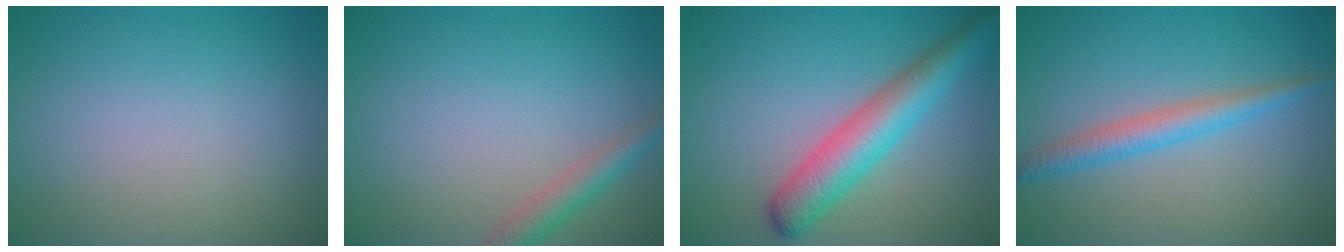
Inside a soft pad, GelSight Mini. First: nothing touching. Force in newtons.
{"total": 2.4, "press": 2.4, "slide": 0.1}
{"total": 5.6, "press": 5.6, "slide": 0.1}
{"total": 2.9, "press": 2.9, "slide": 0.1}